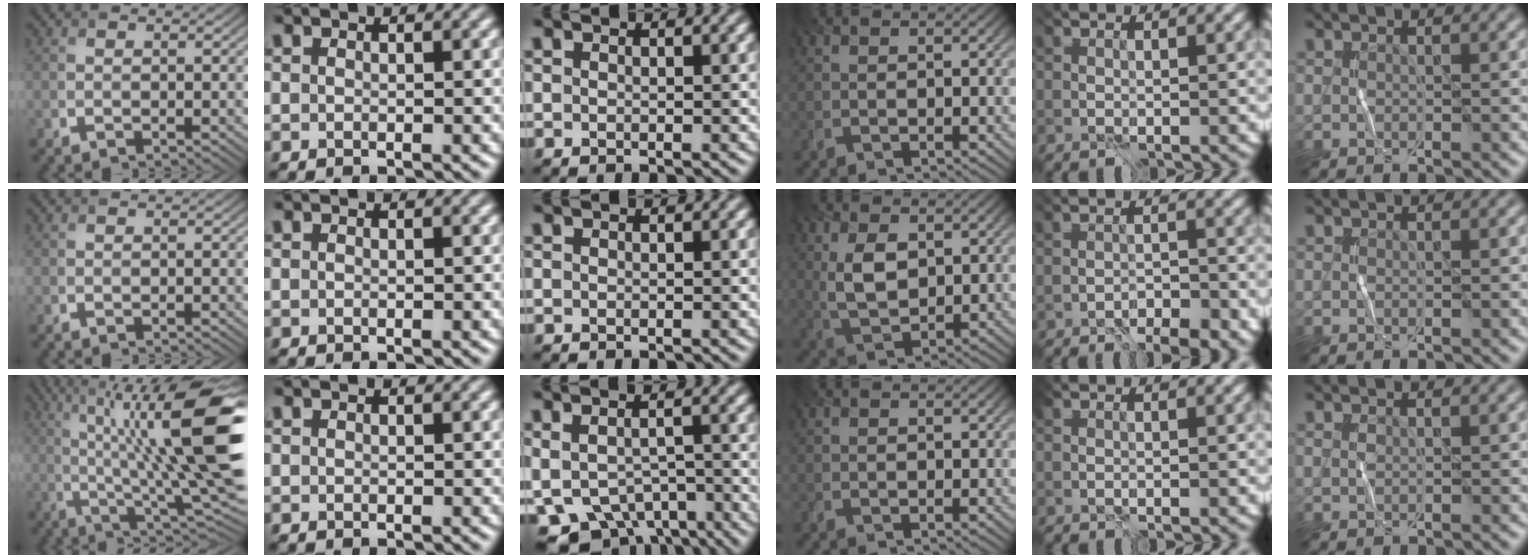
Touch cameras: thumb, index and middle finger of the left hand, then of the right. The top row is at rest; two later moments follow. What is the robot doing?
{"motion": "wrap", "object": "cellophane"}